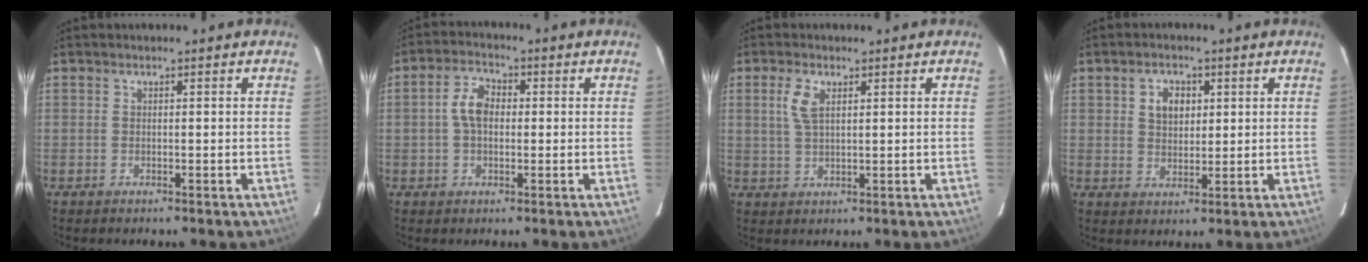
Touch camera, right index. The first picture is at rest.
{"total": 5.4, "force": [0.3, 3.5, 4.1], "torque": [-0.083, 0.016, 0.006]}
{"total": 4.3, "force": [1.7, 1.9, 3.4], "torque": [-0.073, 0.004, 0.035]}
{"total": 4.8, "force": [1.7, 3.4, 3.0], "torque": [-0.046, 0.010, 0.034]}